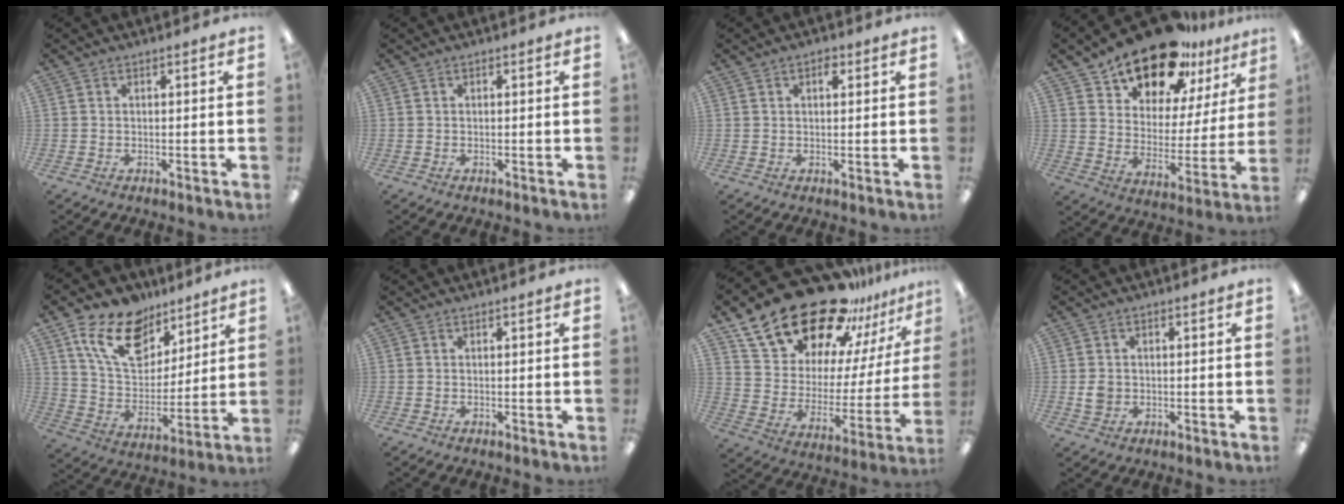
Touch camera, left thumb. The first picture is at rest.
{"total": 0.0}
{"total": 2.2, "force": [1.2, 1.2, 1.4], "torque": [-0.014, -0.002, 0.017]}
{"total": 18.8, "force": [15.9, 7.4, 6.6], "torque": [-0.125, -0.120, 0.283]}
{"total": 17.0, "force": [10.8, 10.2, 8.3], "torque": [-0.155, -0.044, 0.198]}
{"total": 0.0}
{"total": 25.8, "force": [20.4, 11.8, 10.3], "torque": [-0.179, -0.138, 0.372]}
{"total": 2.8, "force": [-0.2, 2.4, 1.3], "torque": [-0.017, 0.001, -0.006]}